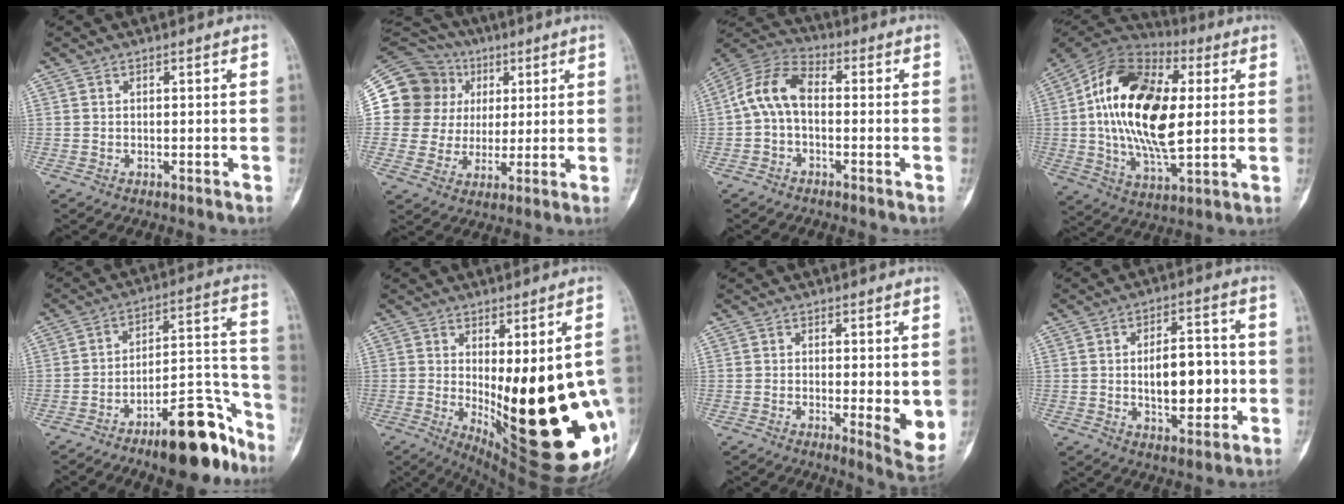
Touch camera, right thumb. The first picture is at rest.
{"total": 18.1, "force": [4.6, 16.9, 4.3], "torque": [-0.056, 0.051, 0.096]}
{"total": 9.4, "force": [-0.5, 5.6, 7.5], "torque": [-0.146, 0.031, -0.024]}
{"total": 24.5, "force": [3.0, 12.6, 20.9], "torque": [-0.379, -0.003, 0.041]}
{"total": 17.3, "force": [-11.4, 5.9, 11.5], "torque": [-0.124, 0.106, -0.177]}
{"total": 26.1, "force": [-4.1, 8.9, 24.2], "torque": [-0.273, -0.037, -0.023]}
{"total": 6.7, "force": [-0.4, 2.0, 6.4], "torque": [-0.079, -0.017, -0.001]}
{"total": 11.3, "force": [-0.7, 5.8, 9.7], "torque": [-0.114, 0.012, -0.006]}